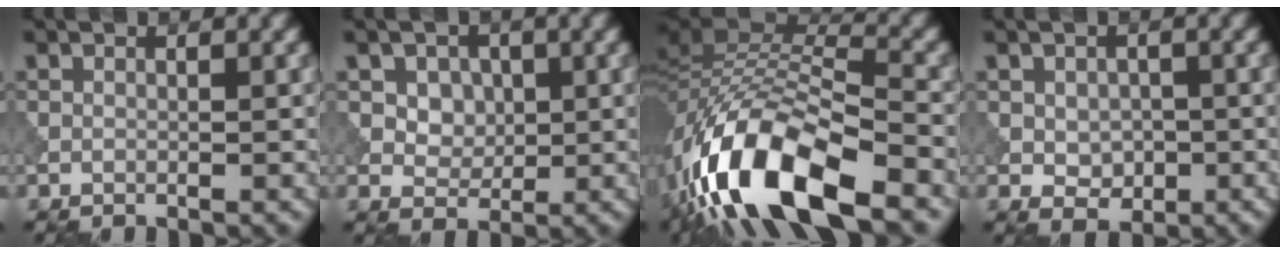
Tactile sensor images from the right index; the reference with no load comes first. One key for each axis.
{"total": 3.8, "fx": 1.2, "fy": 3.0, "fz": 2.1, "tx": -0.041, "ty": -0.005, "tz": 0.028}
{"total": 14.1, "fx": -7.9, "fy": 5.3, "fz": 10.4, "tx": -0.203, "ty": -0.001, "tz": -0.154}
{"total": 3.0, "fx": -0.3, "fy": 2.2, "fz": 1.9, "tx": -0.032, "ty": -0.007, "tz": -0.004}